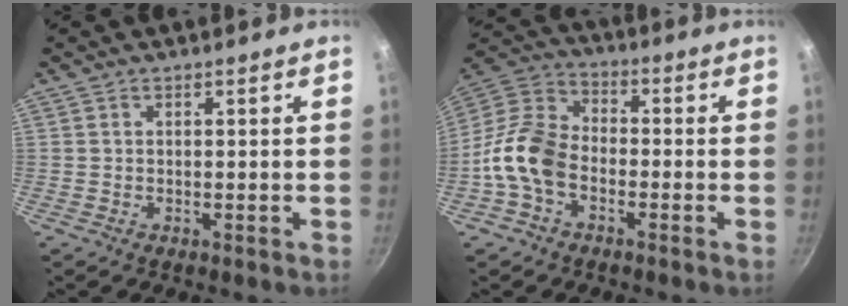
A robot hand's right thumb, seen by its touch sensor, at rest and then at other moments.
{"total": 11.8, "force": [-3.9, 8.0, 7.7], "torque": [-0.126, 0.041, -0.100]}